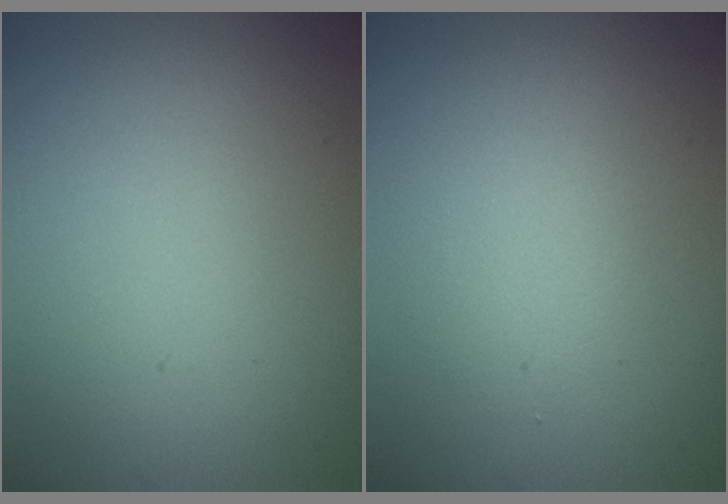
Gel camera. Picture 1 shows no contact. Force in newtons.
{"total": 2.0, "press": 2.0, "slide": 0.2}